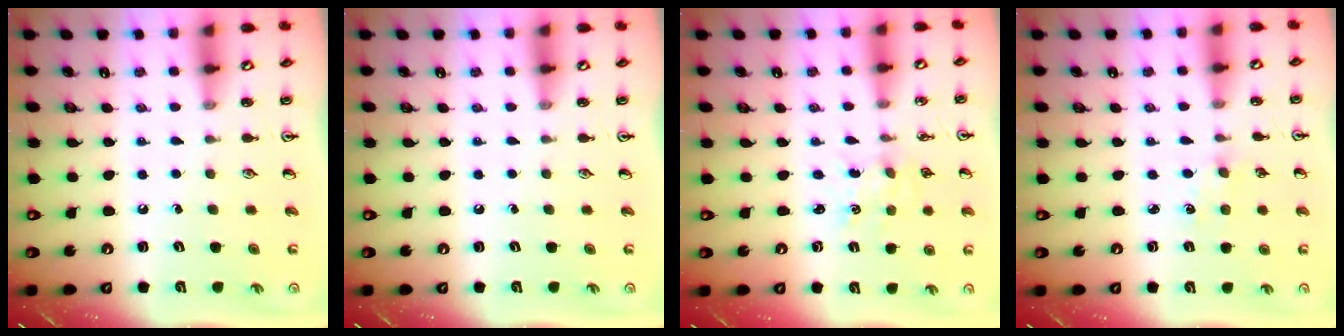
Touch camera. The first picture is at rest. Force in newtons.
{"total": 0.0}
{"total": 2.3, "press": 2.3, "slide": 0.3}
{"total": 1.1, "press": 1.0, "slide": 0.2}